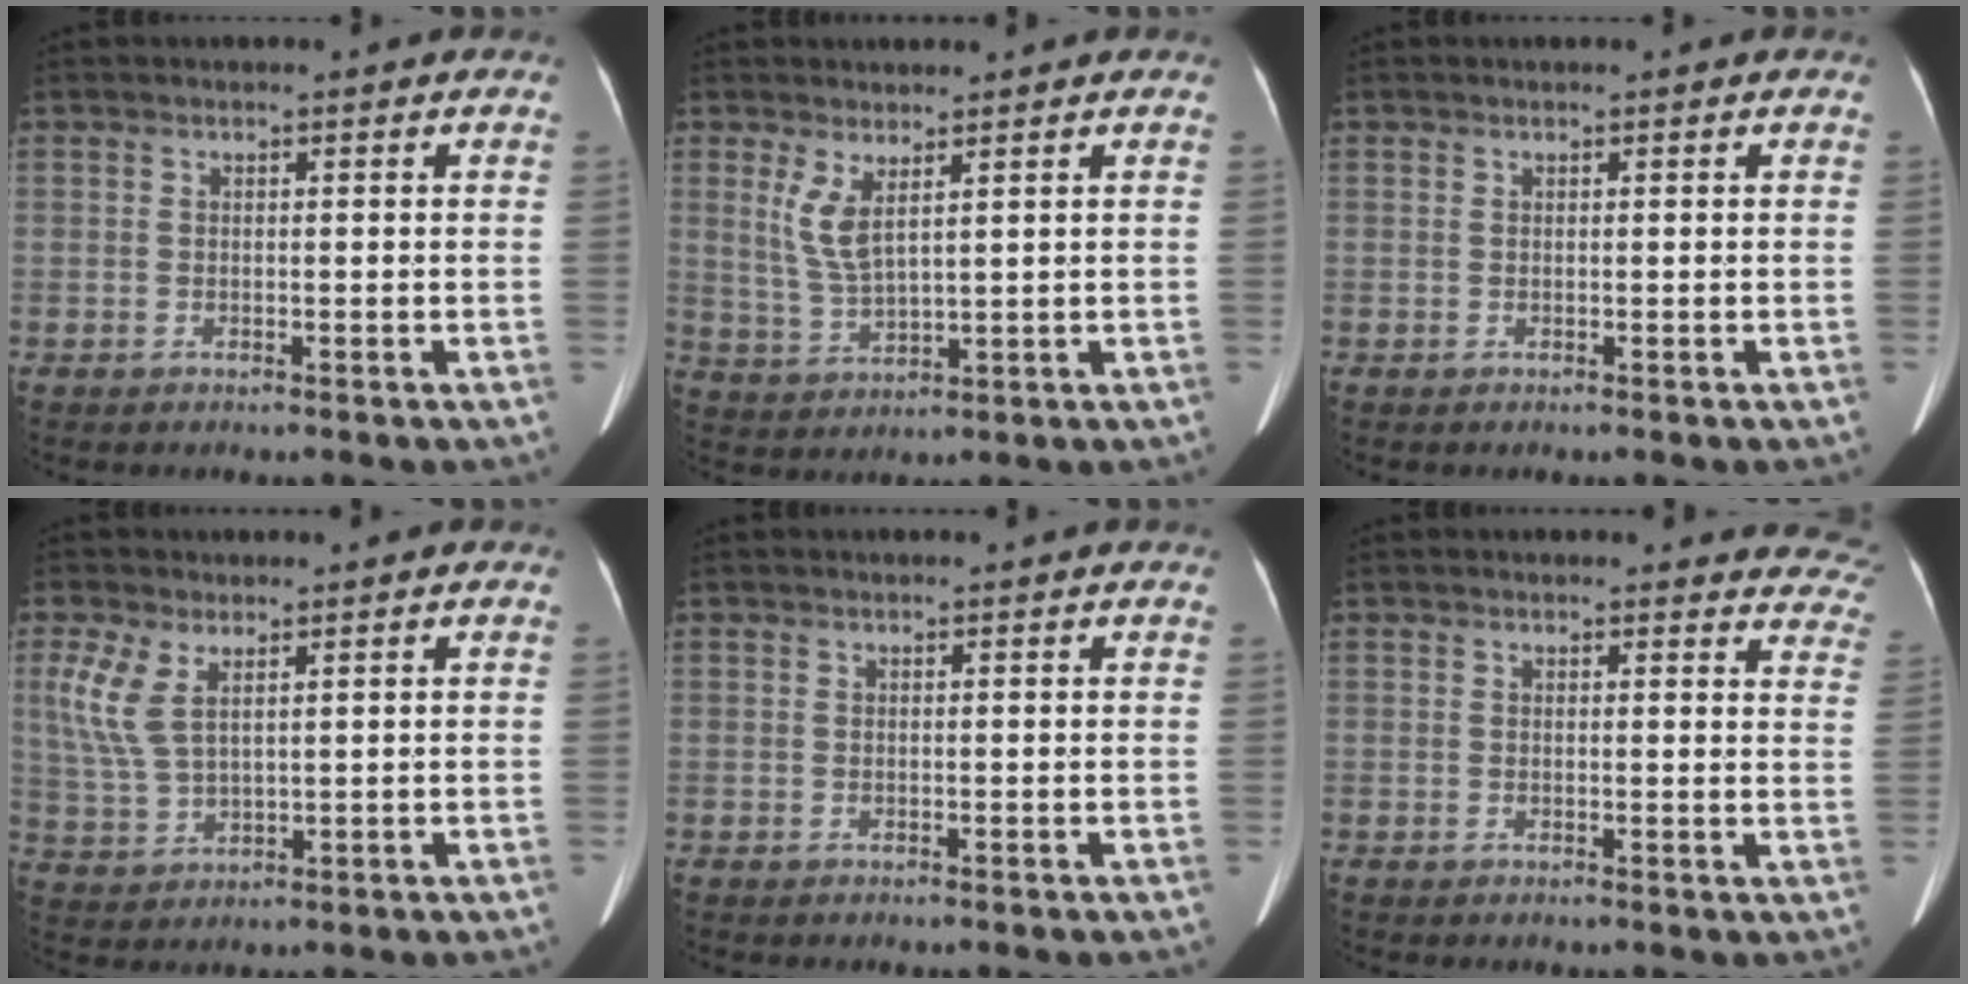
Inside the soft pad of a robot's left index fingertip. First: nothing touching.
{"total": 4.5, "force": [2.1, 1.0, 3.9], "torque": [-0.094, -0.011, 0.056]}
{"total": 0.0}
{"total": 5.8, "force": [2.5, 2.5, 4.6], "torque": [-0.127, 0.006, 0.065]}
{"total": 1.5, "force": [1.4, -0.1, 0.4], "torque": [-0.008, 0.015, 0.021]}
{"total": 13.4, "force": [12.8, 3.4, 2.1], "torque": [0.023, -0.050, 0.099]}